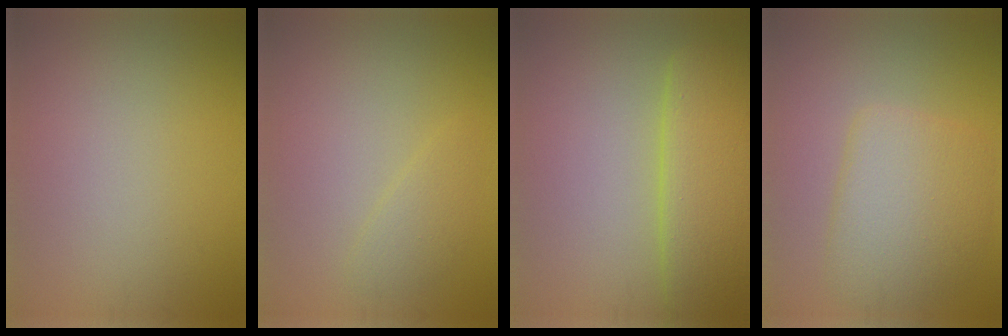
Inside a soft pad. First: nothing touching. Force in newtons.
{"total": 1.5, "press": 1.5, "slide": 0.1}
{"total": 7.0, "press": 7.0, "slide": 0.2}
{"total": 5.2, "press": 5.2, "slide": 0.1}